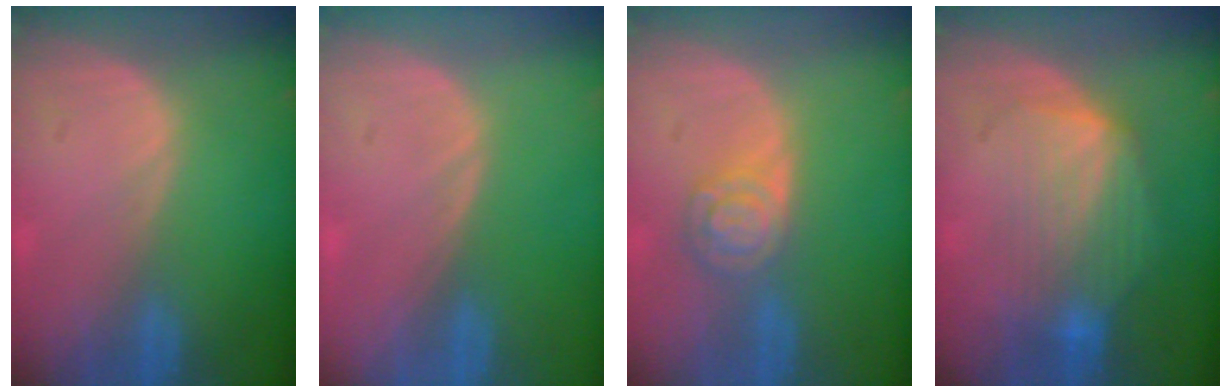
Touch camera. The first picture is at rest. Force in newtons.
{"total": 0.0}
{"total": 5.3, "press": 4.7, "slide": 2.6}
{"total": 7.4, "press": 7.3, "slide": 1.4}